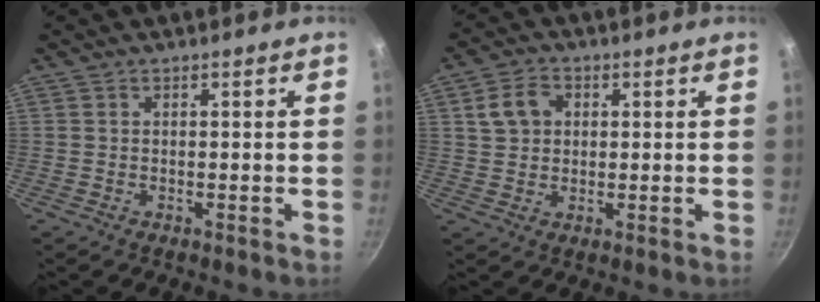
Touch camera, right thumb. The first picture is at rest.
{"total": 6.2, "force": [1.6, 4.9, 3.4], "torque": [-0.043, 0.007, 0.025]}